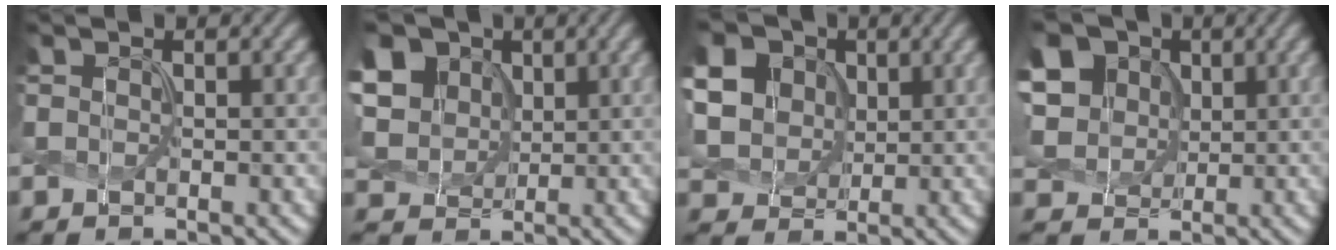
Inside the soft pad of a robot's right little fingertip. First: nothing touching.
{"total": 10.9, "force": [4.0, 8.6, 5.4], "torque": [-0.142, 0.026, 0.070]}
{"total": 13.2, "force": [4.7, 10.6, 6.2], "torque": [-0.179, 0.027, 0.089]}
{"total": 12.6, "force": [4.2, 10.1, 6.1], "torque": [-0.158, 0.023, 0.072]}